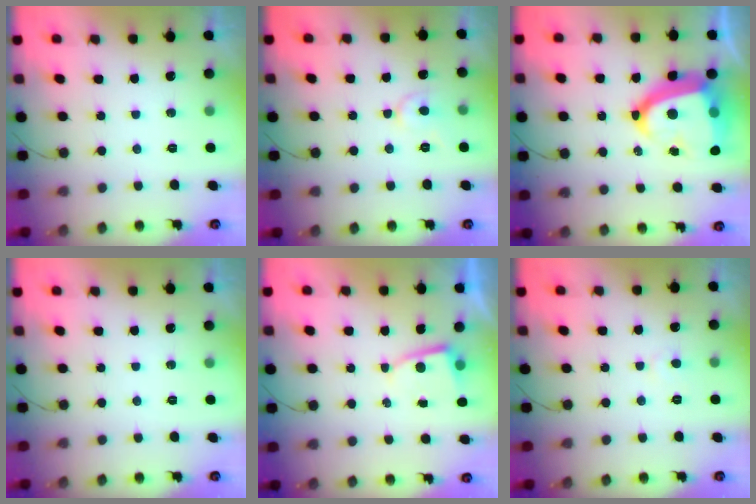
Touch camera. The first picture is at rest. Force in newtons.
{"total": 5.0, "press": 5.0, "slide": 0.7}
{"total": 19.7, "press": 19.6, "slide": 2.0}
{"total": 0.0}
{"total": 2.7, "press": 2.6, "slide": 0.3}
{"total": 3.7, "press": 3.7, "slide": 0.4}